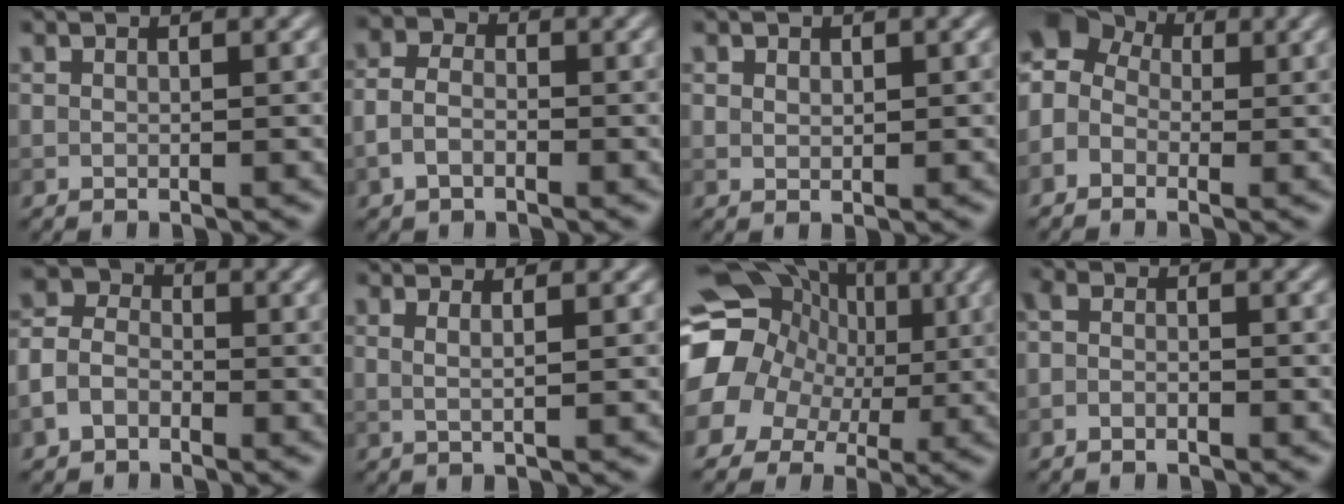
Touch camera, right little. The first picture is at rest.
{"total": 2.7, "force": [-1.1, 1.8, 1.6], "torque": [-0.033, 0.008, -0.029]}
{"total": 1.0, "force": [0.5, 0.7, 0.4], "torque": [-0.005, 0.000, 0.009]}
{"total": 7.2, "force": [0.6, 5.8, 4.2], "torque": [-0.075, 0.031, -0.027]}
{"total": 3.6, "force": [-1.6, 2.7, 1.7], "torque": [-0.040, 0.009, -0.044]}
{"total": 1.7, "force": [0.6, 0.6, 1.4], "torque": [-0.016, -0.001, -0.003]}
{"total": 15.0, "force": [2.0, 13.2, 6.8], "torque": [-0.154, 0.036, 0.010]}
{"total": 1.8, "force": [-0.9, 1.2, 1.0], "torque": [-0.009, 0.001, -0.026]}